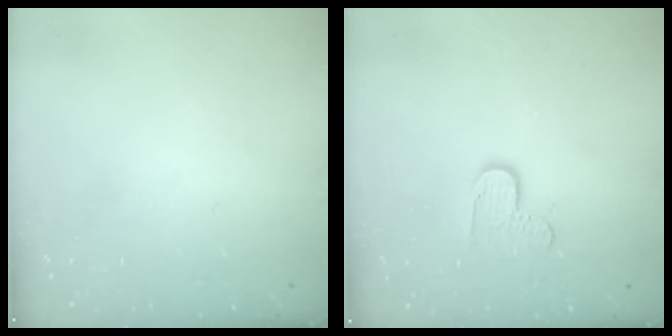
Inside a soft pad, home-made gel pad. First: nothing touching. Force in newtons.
{"total": 7.7, "press": 7.6, "slide": 0.4}